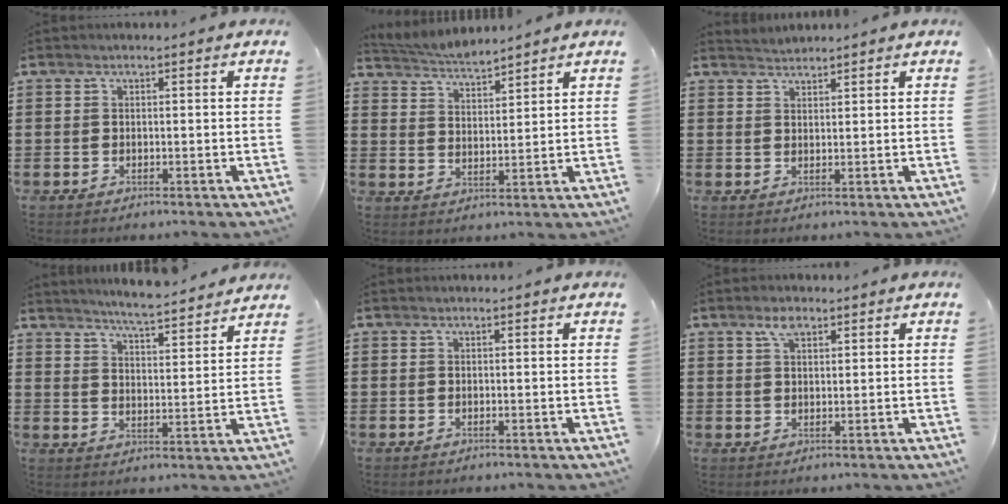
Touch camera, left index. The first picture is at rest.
{"total": 3.6, "force": [3.5, 0.2, 0.3], "torque": [-0.020, -0.016, 0.062]}
{"total": 1.7, "force": [1.7, 0.0, -0.1], "torque": [-0.002, 0.003, 0.032]}
{"total": 4.8, "force": [4.7, -0.7, 1.0], "torque": [-0.031, -0.036, 0.077]}
{"total": 0.0}
{"total": 3.1, "force": [2.1, 1.4, 1.8], "torque": [-0.033, 0.001, 0.036]}